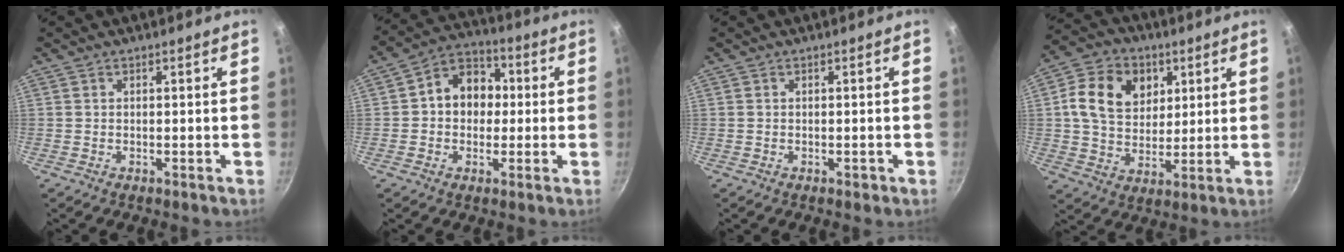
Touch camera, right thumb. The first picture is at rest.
{"total": 10.4, "force": [0.6, 8.4, 6.1], "torque": [-0.048, 0.024, -0.009]}
{"total": 0.9, "force": [-0.4, 0.5, 0.6], "torque": [-0.007, 0.003, -0.005]}
{"total": 13.9, "force": [4.2, 10.7, 7.8], "torque": [-0.112, -0.004, 0.064]}